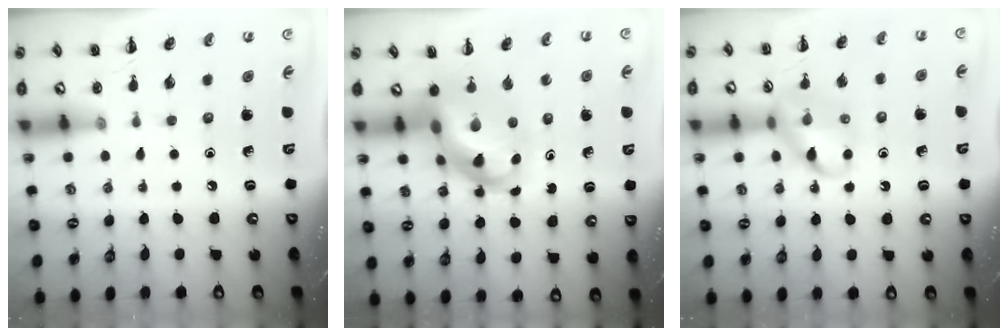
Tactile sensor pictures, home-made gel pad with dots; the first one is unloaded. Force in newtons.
{"total": 10.7, "press": 10.2, "slide": 3.0}
{"total": 13.2, "press": 13.2, "slide": 1.4}